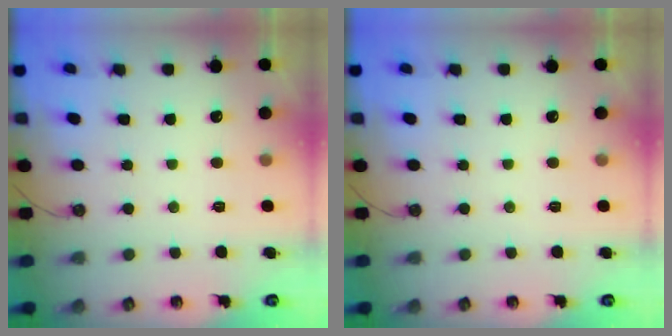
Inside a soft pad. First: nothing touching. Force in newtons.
{"total": 0.0}